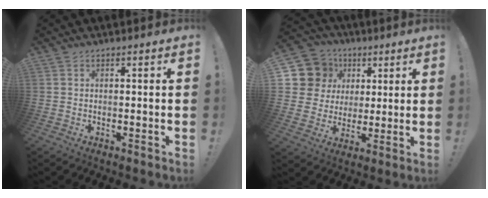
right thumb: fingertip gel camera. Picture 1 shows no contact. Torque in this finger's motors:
{"motor_torque": [0.01, 0.10, 0.09, -0.07, 0.00]}